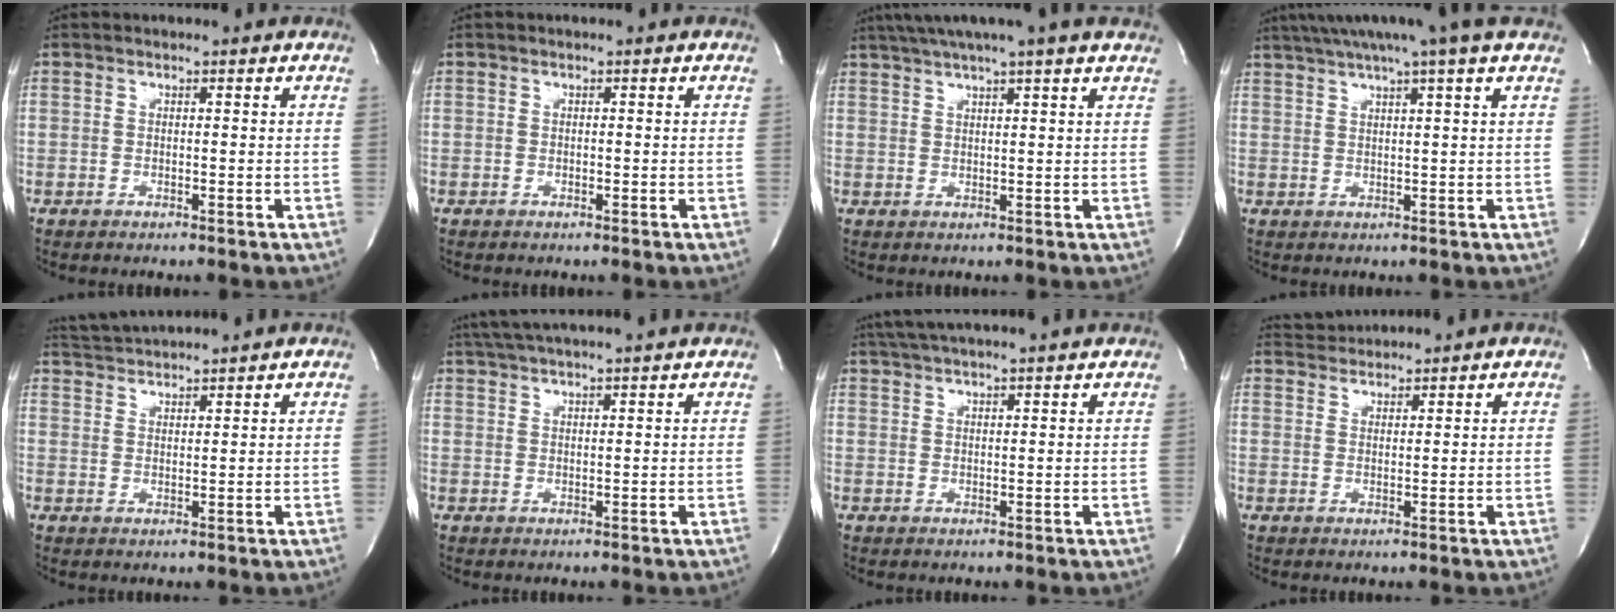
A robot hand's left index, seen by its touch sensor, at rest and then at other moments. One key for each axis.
{"total": 0.0}
{"total": 10.7, "fx": 8.8, "fy": -0.5, "fz": 6.1, "tx": -0.110, "ty": 0.034, "tz": 0.110}
{"total": 10.1, "fx": 7.9, "fy": -1.5, "fz": 6.2, "tx": -0.109, "ty": 0.022, "tz": 0.103}
{"total": 5.7, "fx": 5.5, "fy": -1.2, "fz": 0.9, "tx": -0.025, "ty": 0.016, "tz": 0.098}
{"total": 10.5, "fx": 9.1, "fy": -0.5, "fz": 5.1, "tx": -0.091, "ty": 0.029, "tz": 0.130}
{"total": 10.4, "fx": 9.1, "fy": -0.5, "fz": 5.0, "tx": -0.091, "ty": 0.029, "tz": 0.128}
{"total": 3.2, "fx": 3.1, "fy": -0.4, "fz": -0.4, "tx": -0.005, "ty": 0.014, "tz": 0.065}